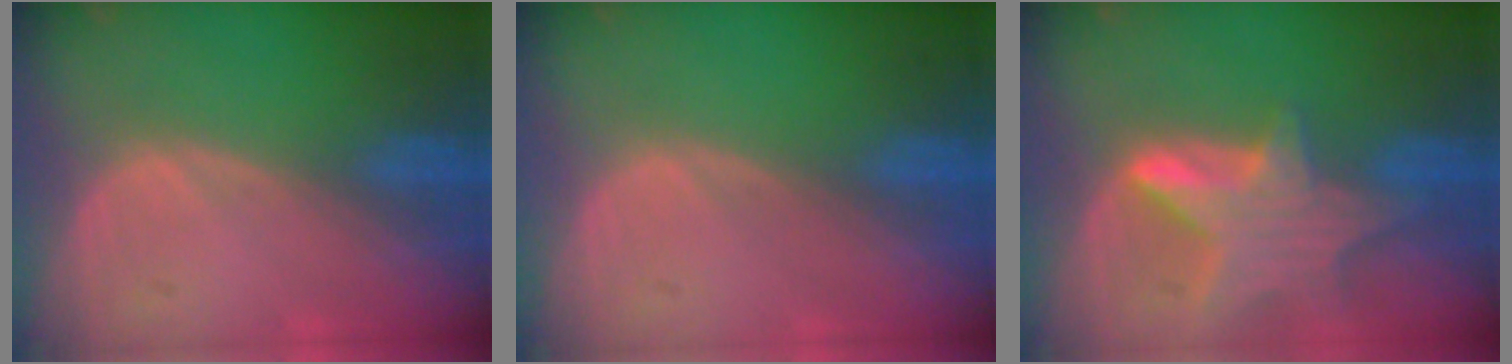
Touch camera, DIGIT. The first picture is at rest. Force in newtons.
{"total": 0.0}
{"total": 8.0, "press": 7.2, "slide": 3.4}